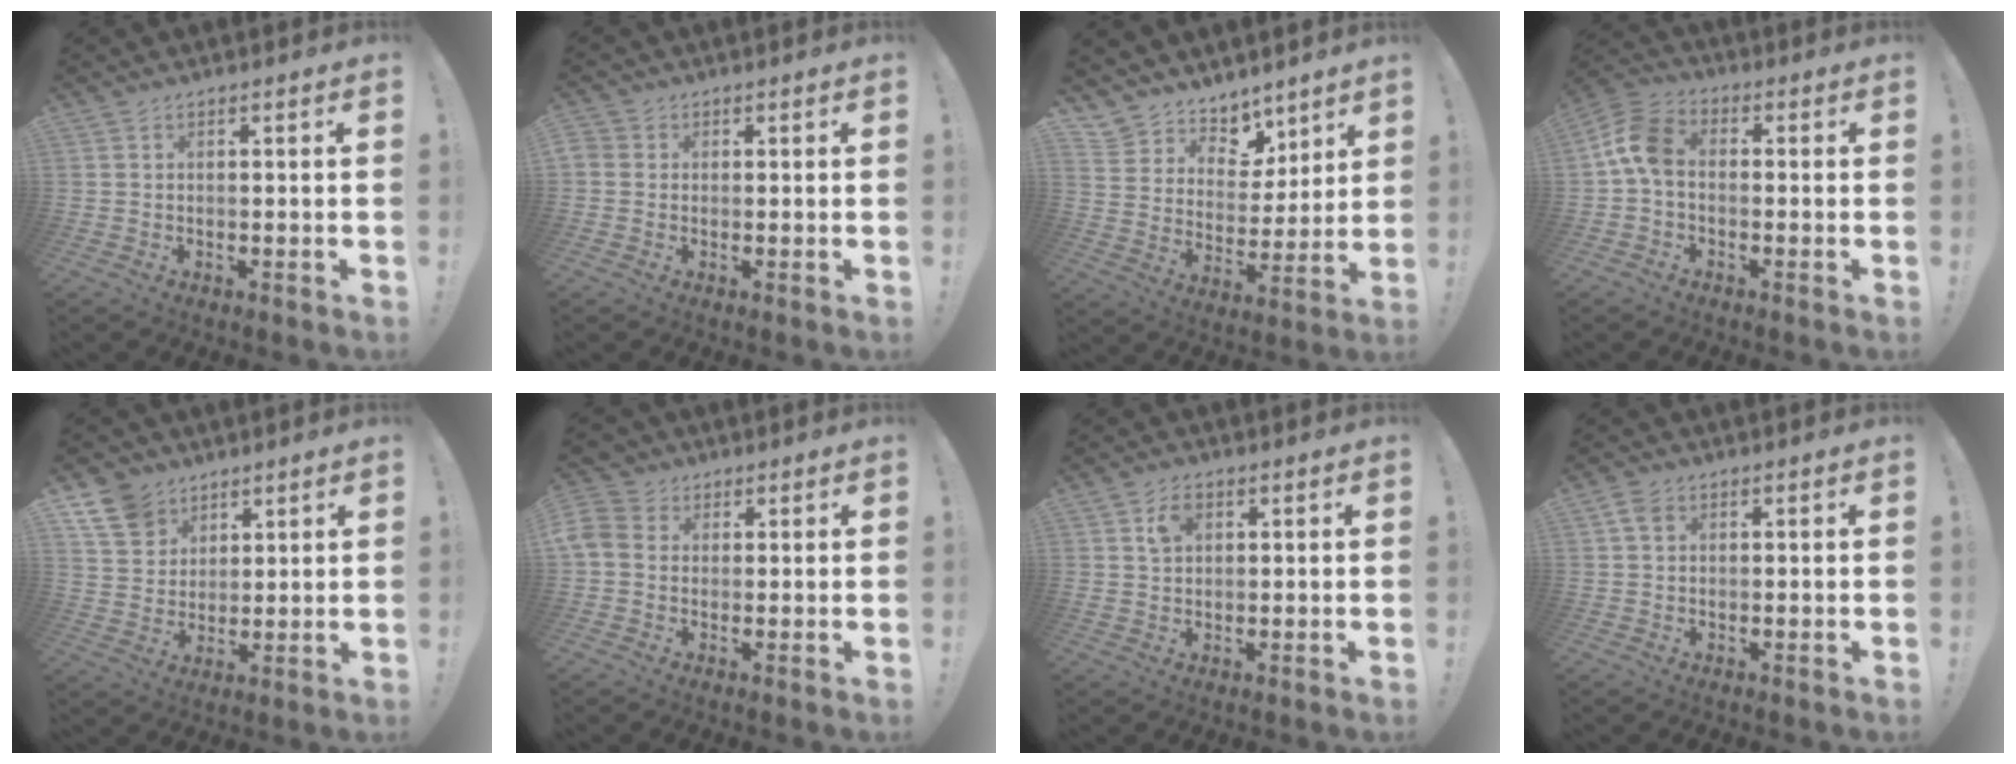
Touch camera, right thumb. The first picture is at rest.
{"total": 2.2, "force": [0.2, 2.0, 0.9], "torque": [-0.018, 0.004, 0.006]}
{"total": 8.3, "force": [6.4, 5.2, 0.3], "torque": [-0.012, -0.069, 0.127]}
{"total": 9.5, "force": [-0.1, 6.2, 7.2], "torque": [-0.146, 0.011, 0.004]}
{"total": 10.8, "force": [6.8, 7.8, 3.0], "torque": [-0.056, -0.039, 0.137]}
{"total": 6.3, "force": [0.9, 5.4, 3.1], "torque": [-0.077, 0.000, 0.018]}
{"total": 4.2, "force": [1.6, 2.9, 2.5], "torque": [-0.046, 0.004, 0.030]}
{"total": 3.1, "force": [0.9, 2.3, 1.9], "torque": [-0.034, 0.004, 0.018]}